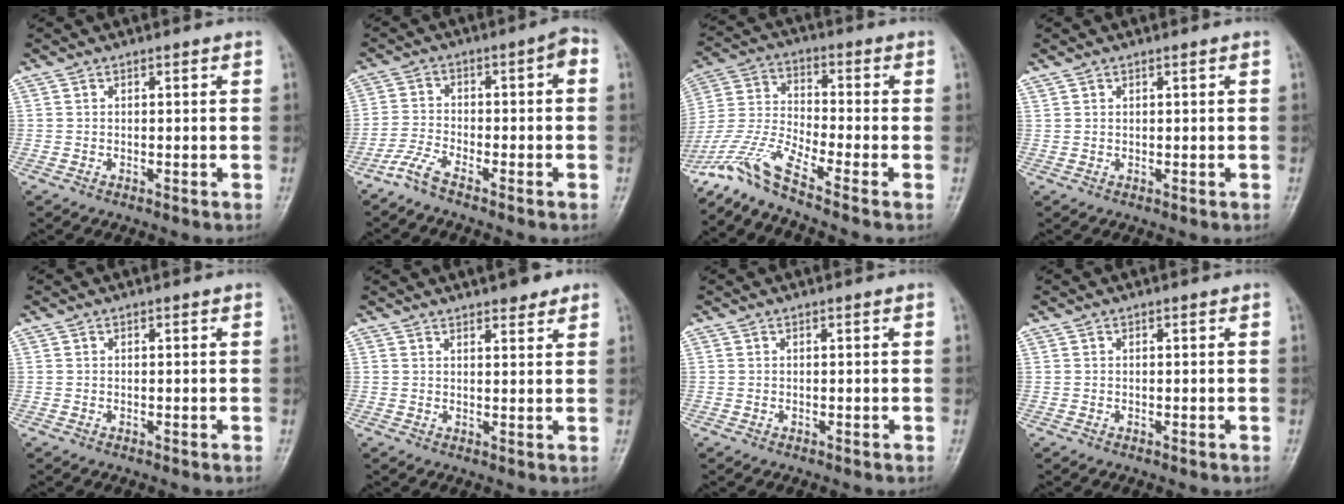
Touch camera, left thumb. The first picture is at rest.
{"total": 6.2, "force": [-3.5, 1.0, 5.0], "torque": [-0.091, 0.043, -0.068]}
{"total": 10.1, "force": [-8.1, -0.2, 5.9], "torque": [-0.151, 0.030, -0.173]}
{"total": 0.8, "force": [0.6, 0.4, 0.4], "torque": [-0.005, 0.002, 0.013]}
{"total": 0.0}
{"total": 4.9, "force": [3.6, 1.7, 2.9], "torque": [-0.020, -0.014, 0.046]}
{"total": 0.0}
{"total": 0.0}